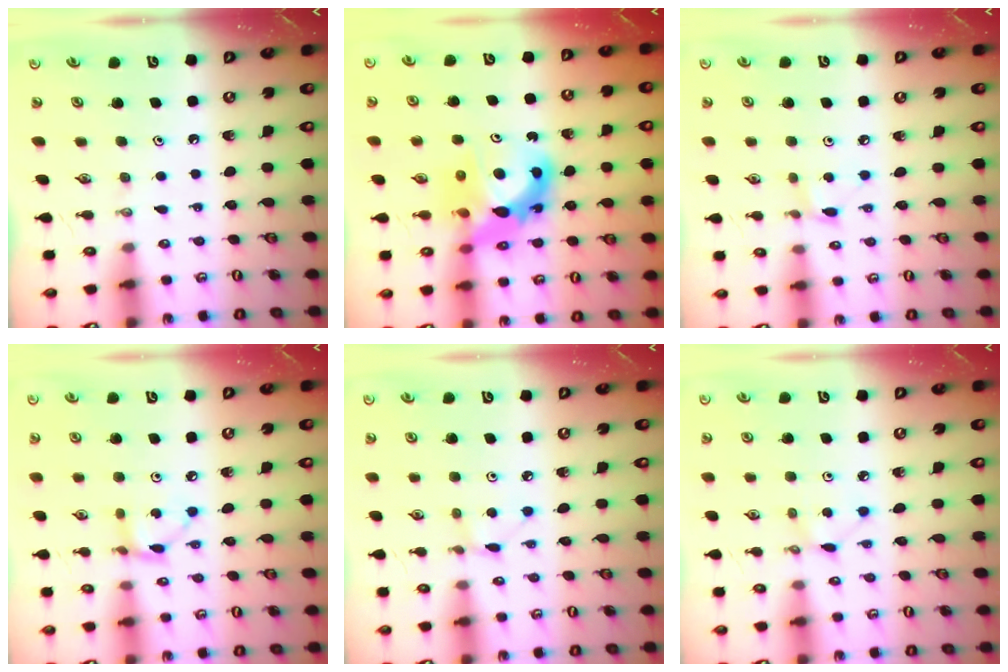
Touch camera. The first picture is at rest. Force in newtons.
{"total": 11.2, "press": 11.1, "slide": 1.0}
{"total": 3.5, "press": 3.5, "slide": 0.3}
{"total": 4.3, "press": 4.3, "slide": 0.2}
{"total": 2.6, "press": 2.6, "slide": 0.3}
{"total": 2.1, "press": 2.1, "slide": 0.3}